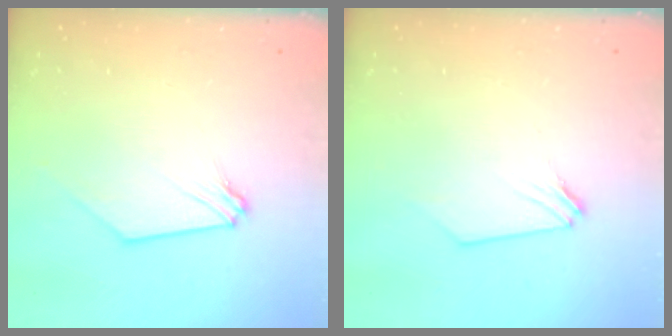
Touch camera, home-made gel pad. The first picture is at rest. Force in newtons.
{"total": 0.0}